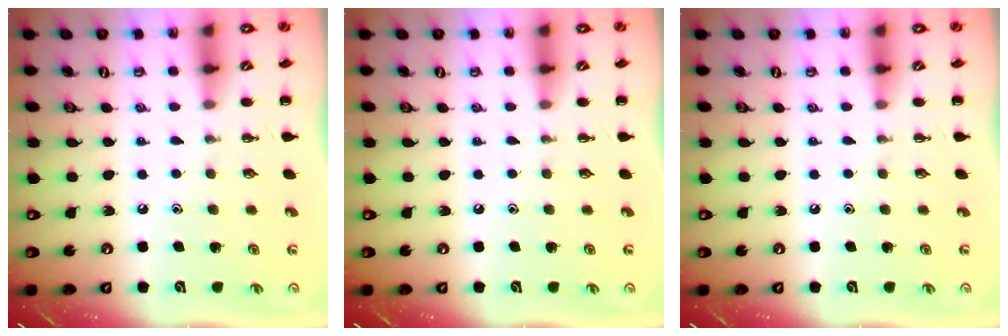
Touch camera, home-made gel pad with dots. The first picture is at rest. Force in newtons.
{"total": 0.0}
{"total": 0.0}